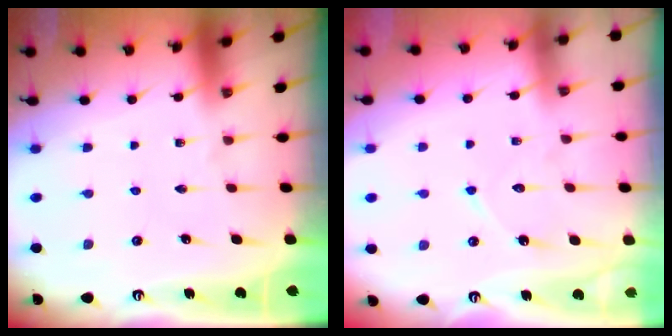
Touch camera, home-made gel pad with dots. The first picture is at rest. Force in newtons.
{"total": 6.7, "press": 6.6, "slide": 0.7}